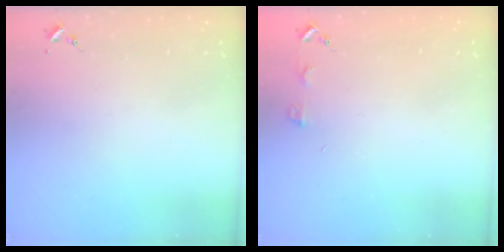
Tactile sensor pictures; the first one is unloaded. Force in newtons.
{"total": 3.4, "press": 3.4, "slide": 0.3}